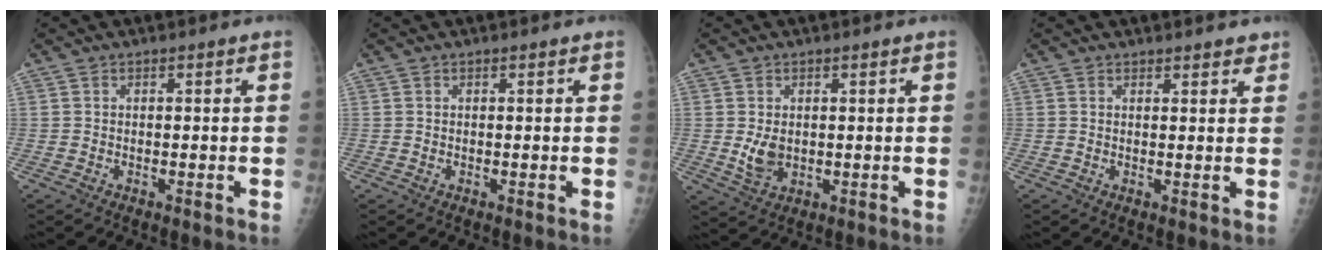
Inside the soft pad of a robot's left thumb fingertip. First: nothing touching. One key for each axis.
{"total": 0.0}
{"total": 4.2, "fx": 0.3, "fy": 3.0, "fz": 3.0, "tx": -0.044, "ty": -0.010, "tz": 0.015}
{"total": 2.6, "fx": 2.3, "fy": 1.0, "fz": 0.9, "tx": 0.009, "ty": -0.008, "tz": 0.024}